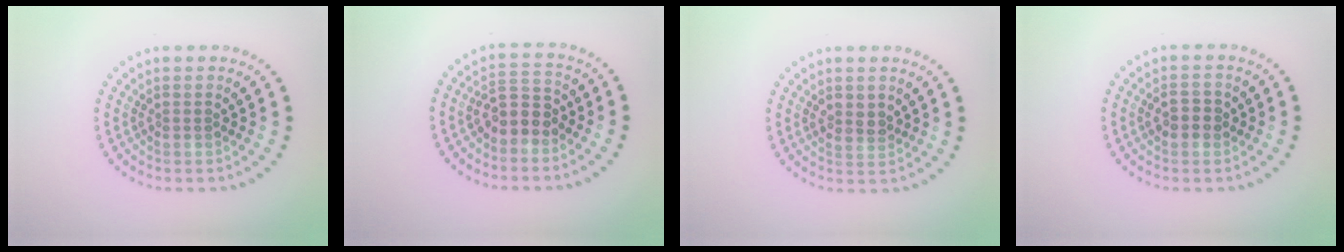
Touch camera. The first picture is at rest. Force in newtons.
{"total": 2.8, "press": 2.6, "slide": 1.0}
{"total": 1.7, "press": 1.7, "slide": 0.4}
{"total": 1.8, "press": 1.8, "slide": 0.1}